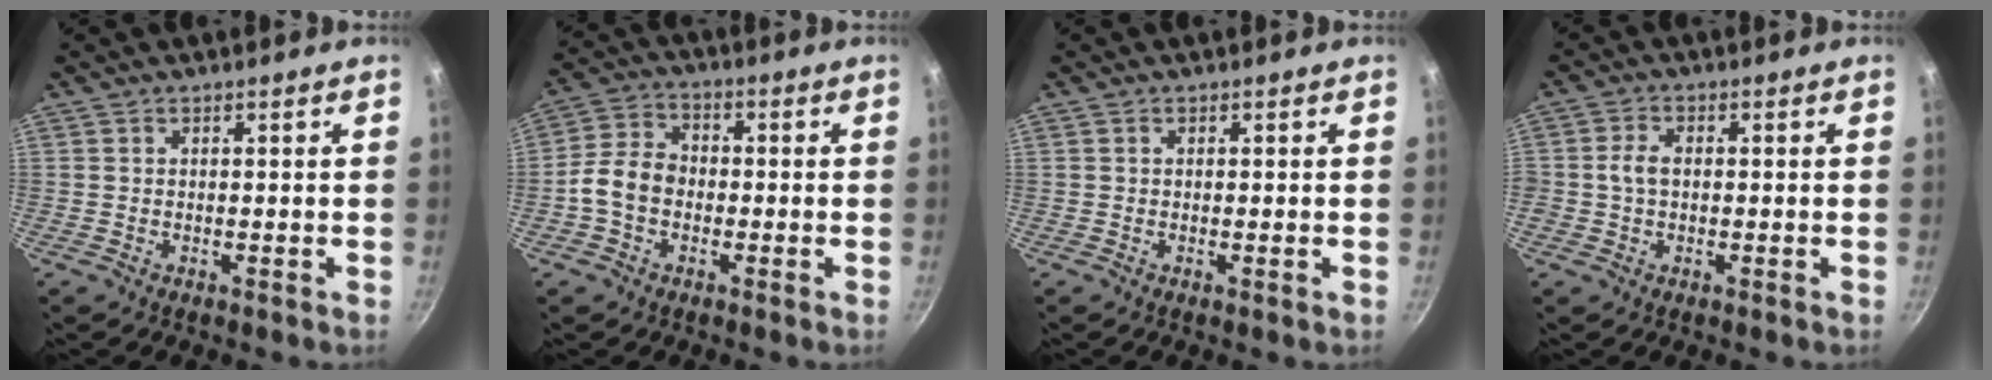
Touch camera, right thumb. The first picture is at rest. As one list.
[{"total": 7.4, "force": [-1.7, 5.6, 4.5], "torque": [-0.067, 0.027, -0.047]}, {"total": 0.5, "force": [-0.1, 0.1, 0.5], "torque": [-0.009, 0.000, -0.004]}, {"total": 3.3, "force": [-0.1, 2.4, 2.3], "torque": [-0.039, 0.011, -0.007]}]